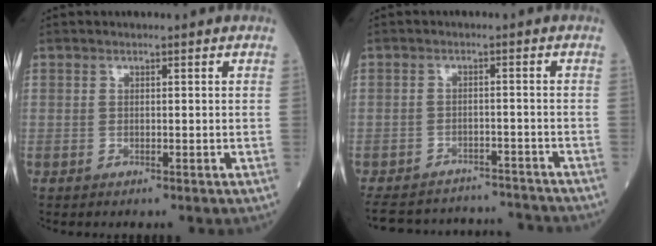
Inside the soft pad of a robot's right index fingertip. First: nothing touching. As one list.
[{"total": 13.9, "force": [-13.3, 3.4, 2.3], "torque": [-0.042, 0.022, -0.173]}]